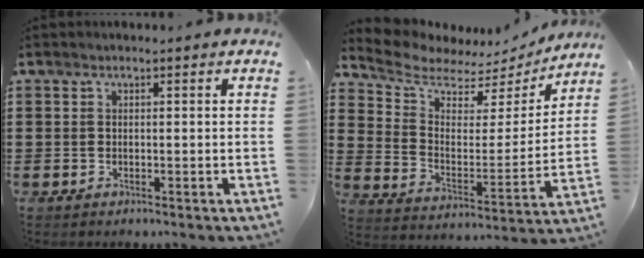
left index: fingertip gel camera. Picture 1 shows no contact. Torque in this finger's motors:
{"motor_torque": [1.23, -0.91, 0.09, 0.00]}